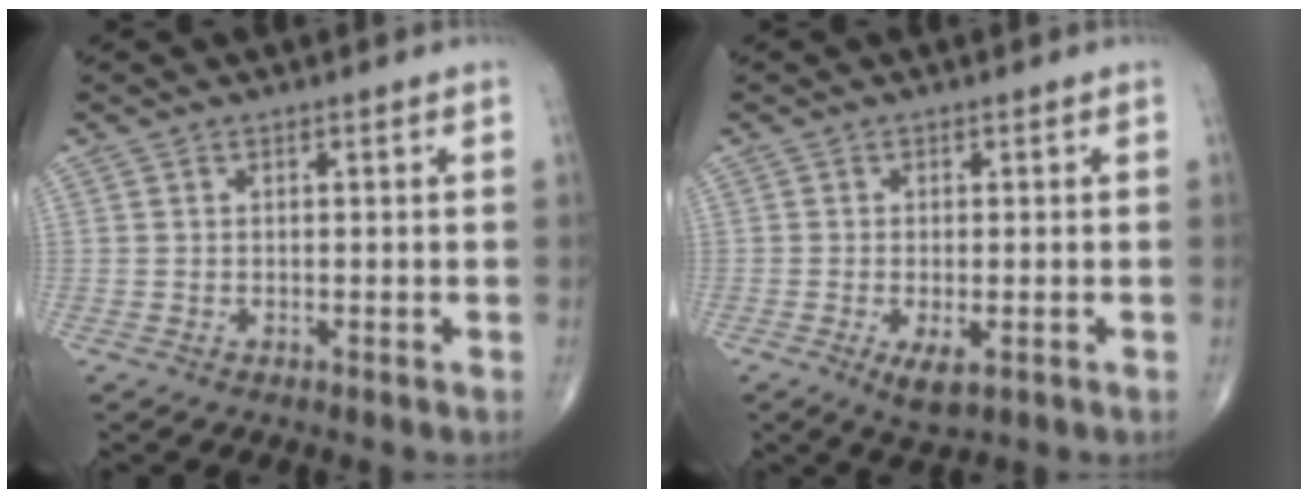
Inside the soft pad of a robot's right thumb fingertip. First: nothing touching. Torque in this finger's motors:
{"motor_torque": [-0.18, -0.06, 0.19, 0.21, 0.03]}